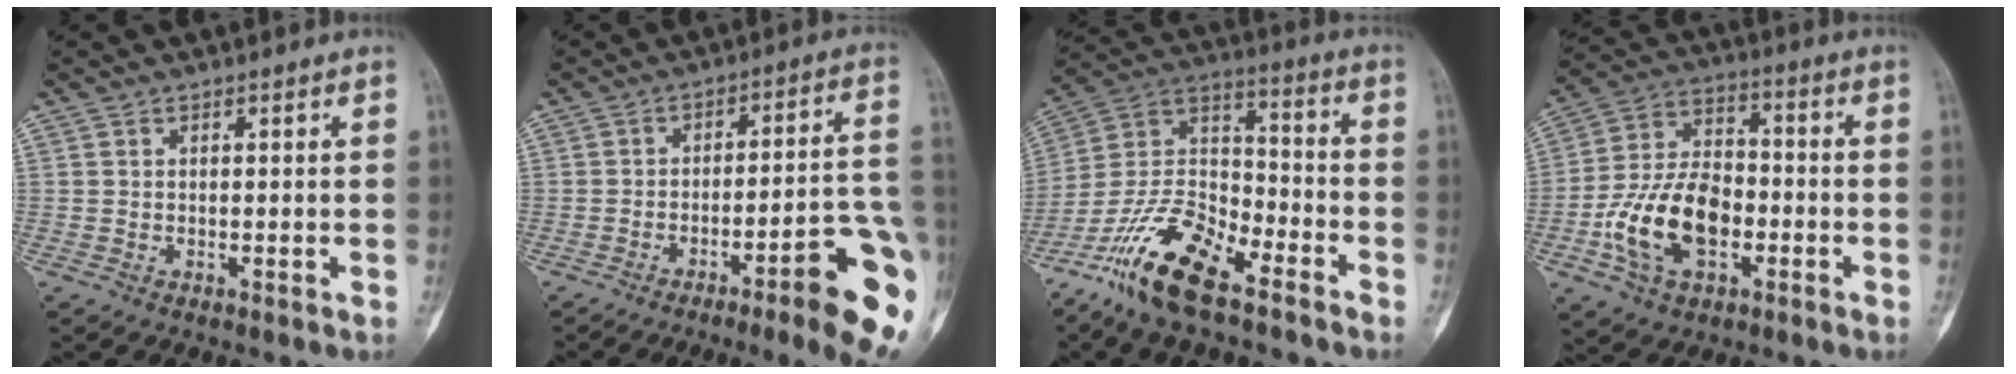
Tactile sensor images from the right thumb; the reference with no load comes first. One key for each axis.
{"total": 16.5, "fx": -7.5, "fy": 2.5, "fz": 14.4, "tx": -0.139, "ty": 0.046, "tz": -0.098}
{"total": 16.6, "fx": -11.4, "fy": 6.2, "fz": 10.3, "tx": -0.192, "ty": 0.073, "tz": -0.218}
{"total": 16.0, "fx": -4.6, "fy": 10.0, "fz": 11.7, "tx": -0.206, "ty": 0.034, "tz": -0.083}